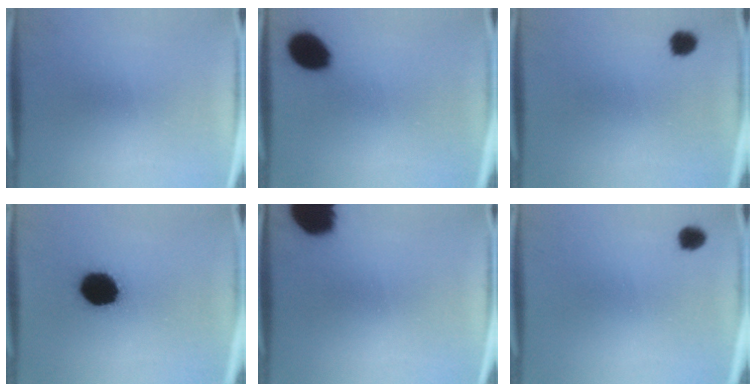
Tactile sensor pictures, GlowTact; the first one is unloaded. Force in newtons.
{"total": 9.4}
{"total": 2.8}
{"total": 15.0}
{"total": 13.4}
{"total": 2.4}